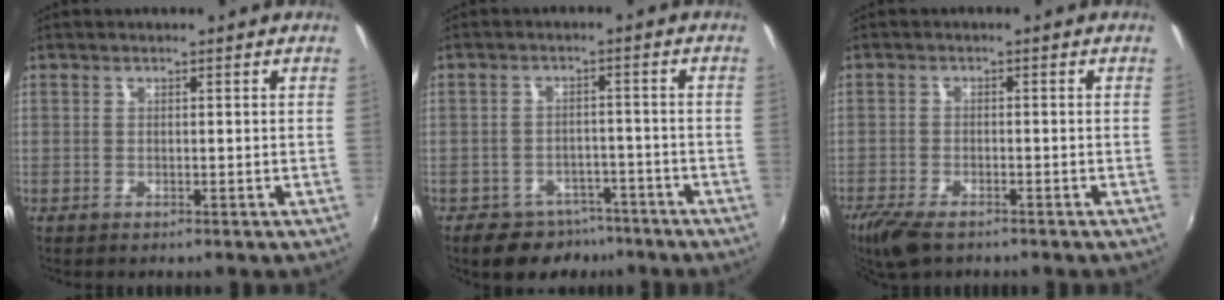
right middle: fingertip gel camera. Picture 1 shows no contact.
{"total": 8.0, "force": [-6.0, 4.9, 2.0], "torque": [-0.047, 0.017, -0.076]}
{"total": 6.7, "force": [-5.1, 2.3, 3.8], "torque": [-0.101, -0.022, -0.095]}